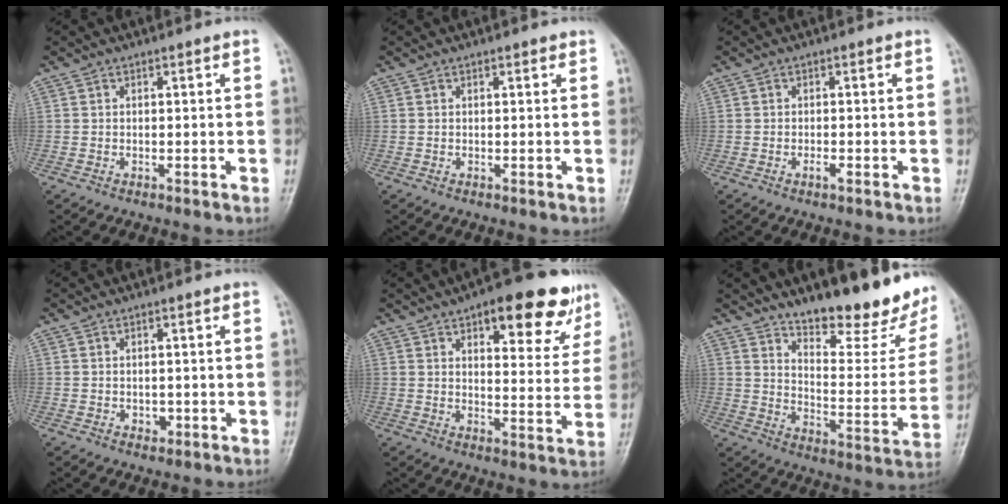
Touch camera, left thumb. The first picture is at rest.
{"total": 0.9, "force": [0.6, 0.4, 0.5], "torque": [-0.005, -0.002, 0.005]}
{"total": 1.1, "force": [-0.5, 0.3, 0.9], "torque": [-0.017, 0.002, -0.010]}
{"total": 1.6, "force": [-0.3, 1.3, 0.9], "torque": [-0.007, 0.001, 0.000]}
{"total": 16.4, "force": [9.7, 6.4, 11.5], "torque": [-0.098, -0.038, 0.128]}
{"total": 21.4, "force": [16.3, 6.4, 12.4], "torque": [-0.127, -0.111, 0.228]}